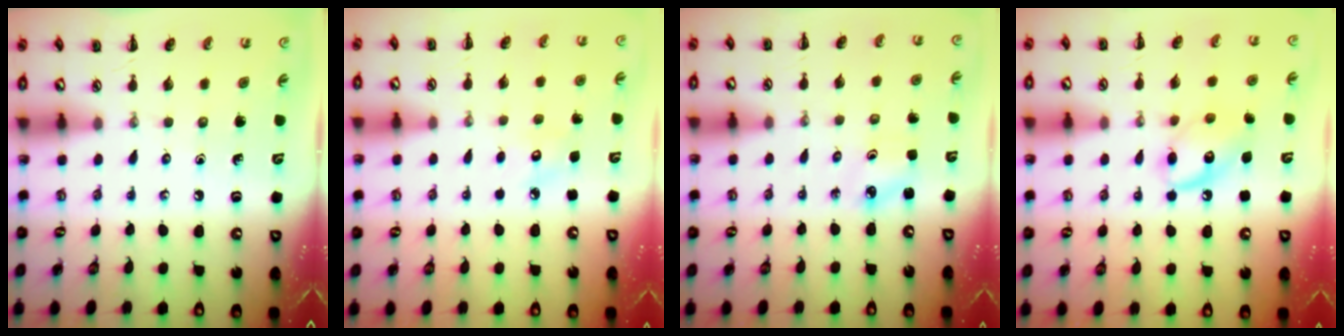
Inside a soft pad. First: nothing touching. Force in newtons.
{"total": 3.9, "press": 3.8, "slide": 1.0}
{"total": 1.9, "press": 1.9, "slide": 0.4}
{"total": 10.7, "press": 10.7, "slide": 0.4}